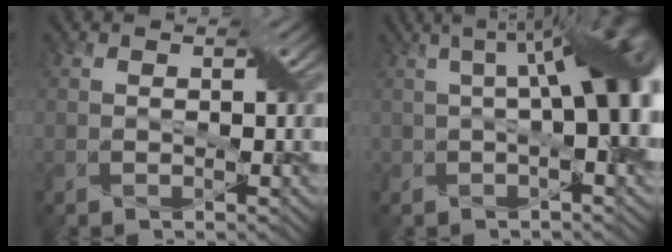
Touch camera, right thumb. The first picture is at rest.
{"total": 11.4, "force": [0.8, 4.1, 10.6], "torque": [-0.128, 0.029, -0.002]}